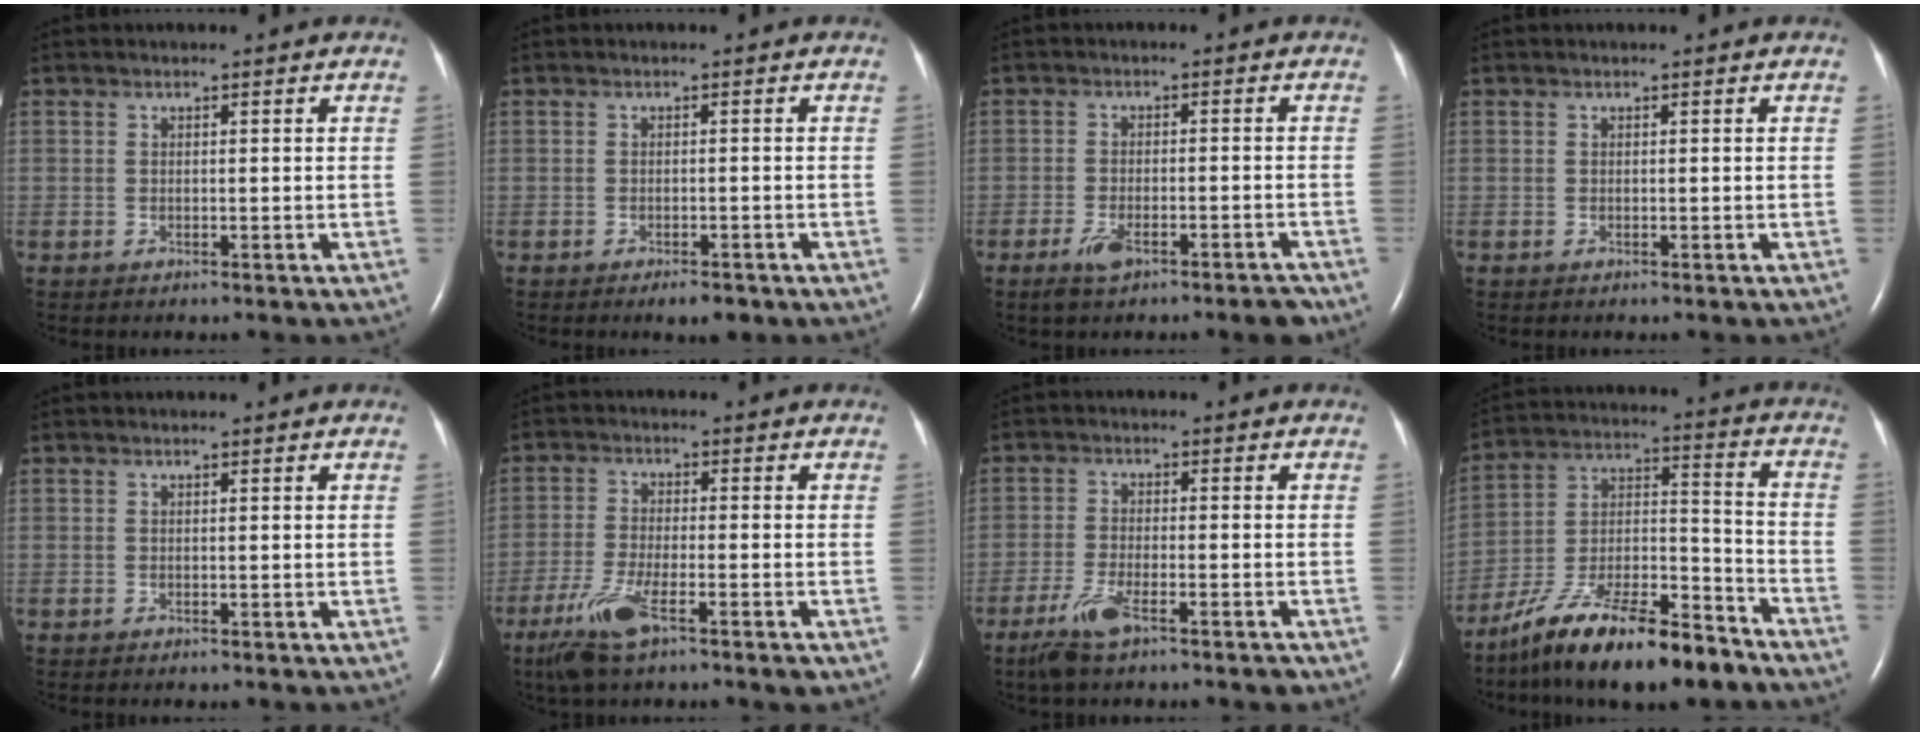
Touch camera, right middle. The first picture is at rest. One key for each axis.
{"total": 2.5, "fx": -1.7, "fy": 0.8, "fz": 1.6, "tx": -0.024, "ty": -0.002, "tz": -0.019}
{"total": 5.7, "fx": -4.0, "fy": 1.3, "fz": 3.8, "tx": -0.066, "ty": -0.003, "tz": -0.062}
{"total": 0.0}
{"total": 0.0}
{"total": 8.2, "fx": -5.0, "fy": 1.1, "fz": 6.4, "tx": -0.137, "ty": -0.020, "tz": -0.092}
{"total": 6.3, "fx": -4.4, "fy": 1.1, "fz": 4.4, "tx": -0.095, "ty": -0.013, "tz": -0.078}
{"total": 19.6, "fx": -15.1, "fy": 3.9, "fz": 11.9, "tx": -0.204, "ty": 0.000, "tz": -0.263}